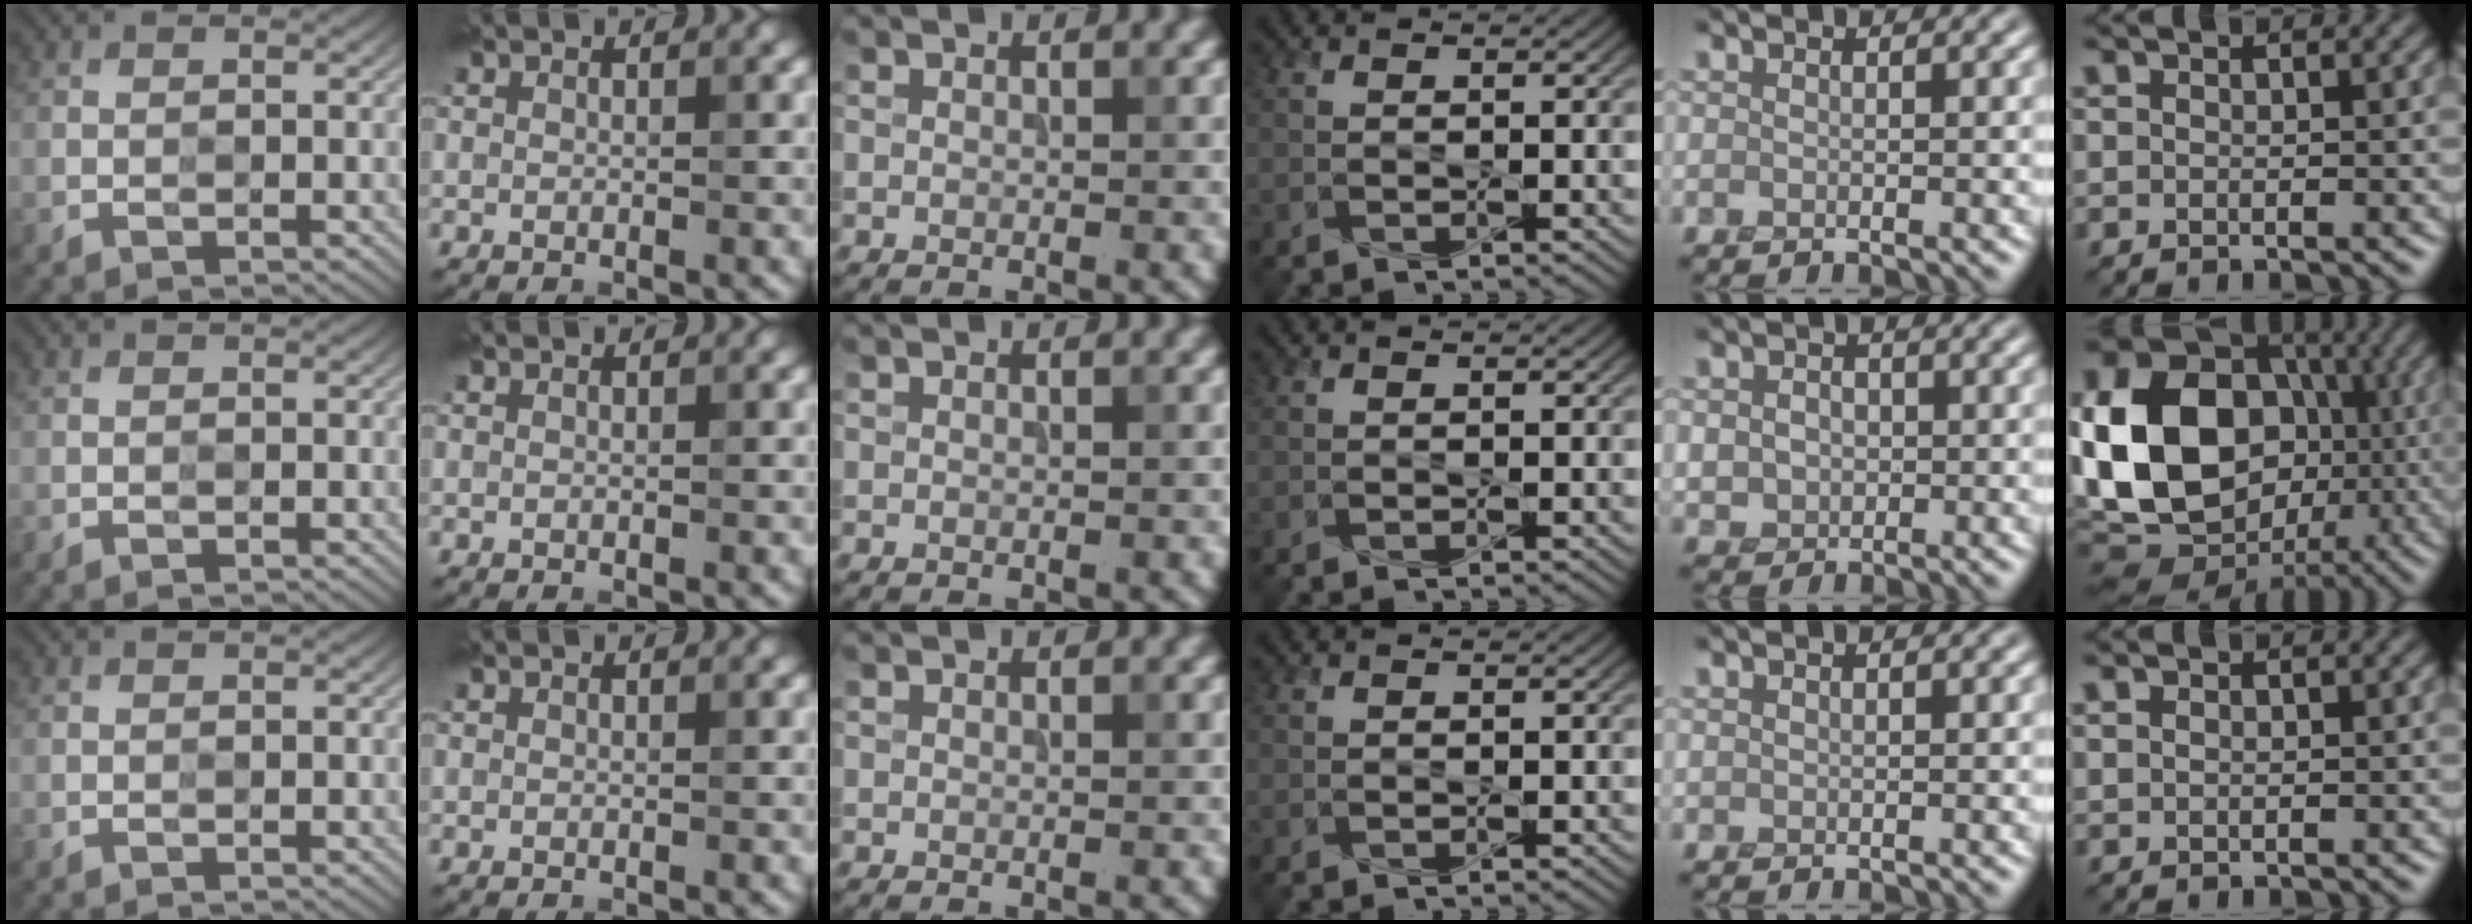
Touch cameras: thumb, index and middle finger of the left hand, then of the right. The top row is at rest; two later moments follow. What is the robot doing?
{"motion": "press", "object": "gel pad"}